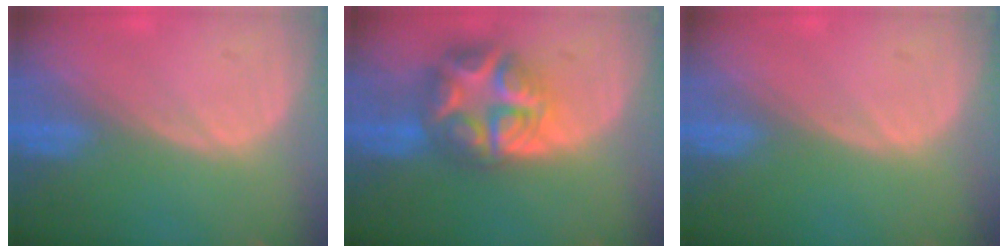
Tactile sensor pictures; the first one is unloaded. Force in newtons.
{"total": 8.6, "press": 8.6, "slide": 0.5}
{"total": 0.0}